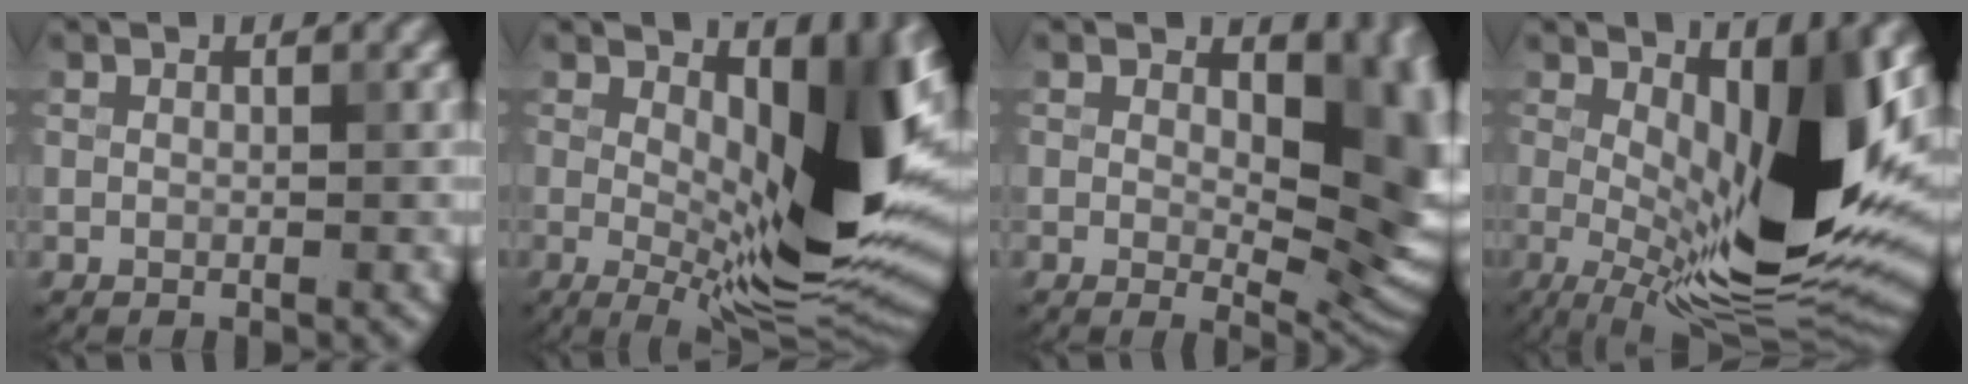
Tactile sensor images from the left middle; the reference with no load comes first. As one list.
[{"total": 12.4, "force": [1.9, 4.2, 11.5], "torque": [-0.153, -0.016, 0.031]}, {"total": 9.9, "force": [2.0, 5.7, 7.9], "torque": [-0.093, -0.022, 0.037]}, {"total": 13.5, "force": [1.1, 4.3, 12.7], "torque": [-0.192, -0.020, 0.018]}]